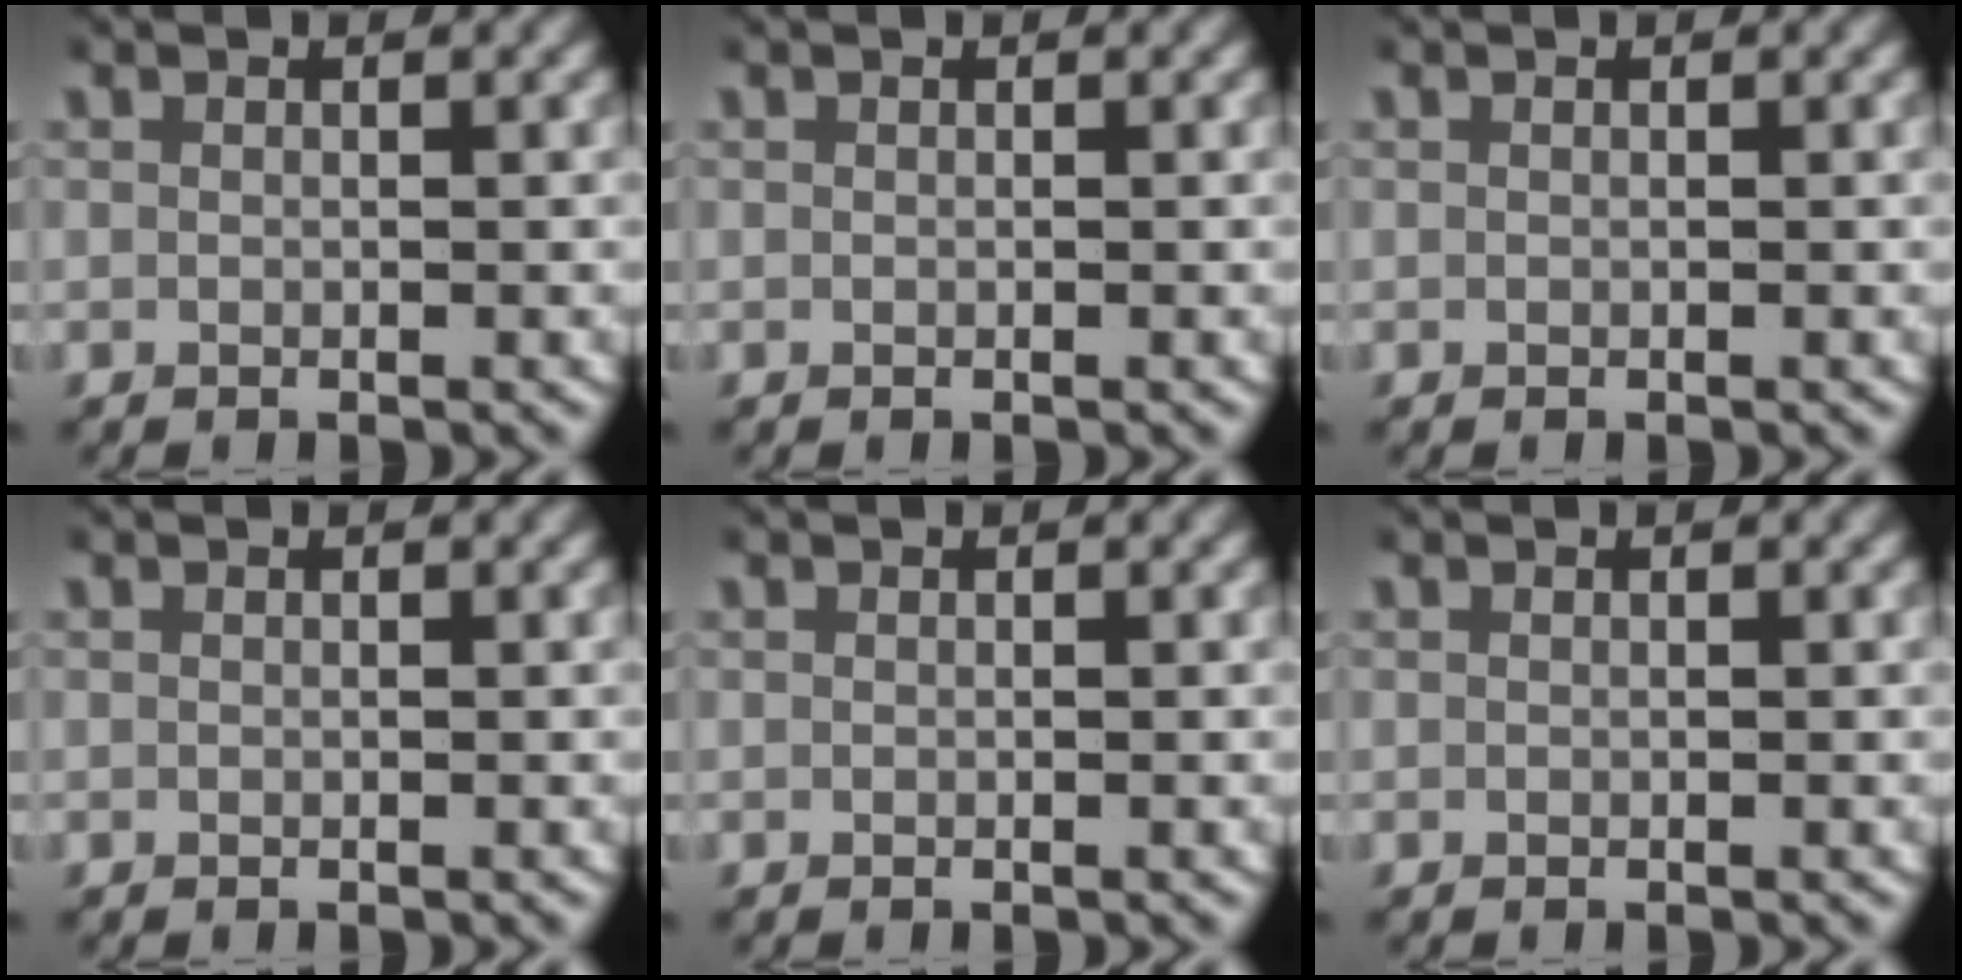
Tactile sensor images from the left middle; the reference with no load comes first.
{"total": 0.0}
{"total": 0.0}
{"total": 0.0}
{"total": 0.0}
{"total": 0.0}